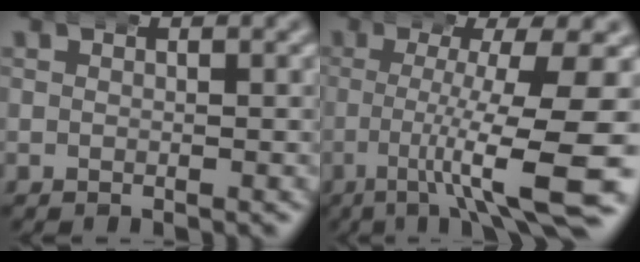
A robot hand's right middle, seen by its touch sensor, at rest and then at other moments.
{"total": 8.9, "force": [-3.4, 0.8, 8.2], "torque": [-0.120, -0.008, -0.048]}